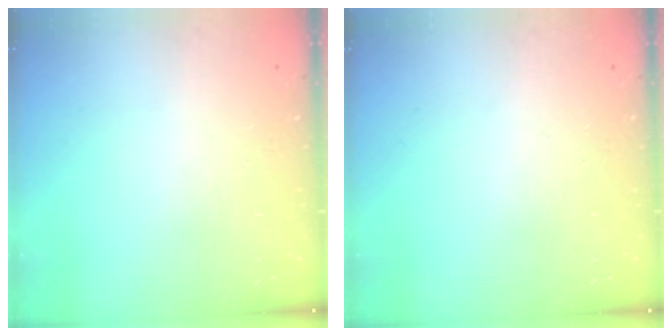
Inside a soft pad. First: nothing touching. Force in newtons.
{"total": 0.0}